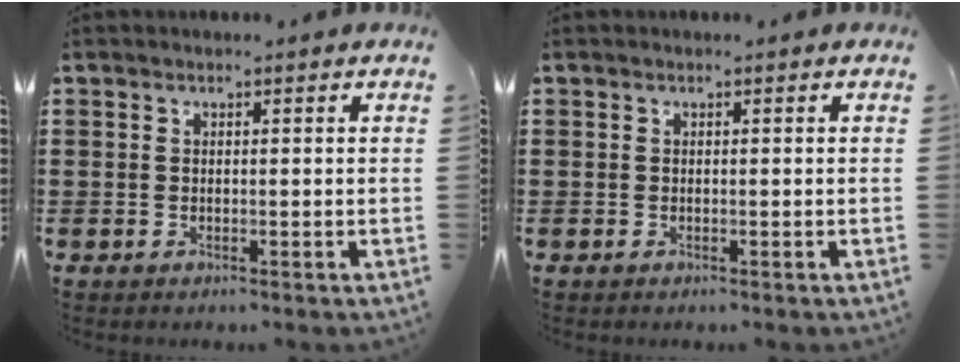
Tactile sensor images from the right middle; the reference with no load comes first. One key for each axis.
{"total": 0.0}